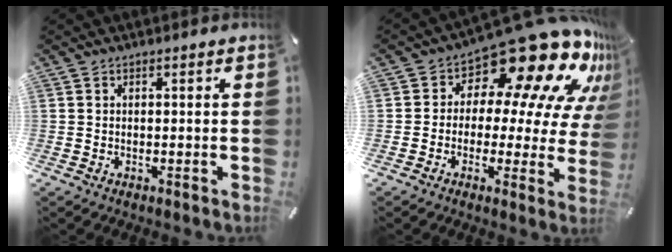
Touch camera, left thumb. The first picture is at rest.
{"total": 19.0, "force": [12.6, 8.2, 11.7], "torque": [-0.166, -0.108, 0.207]}